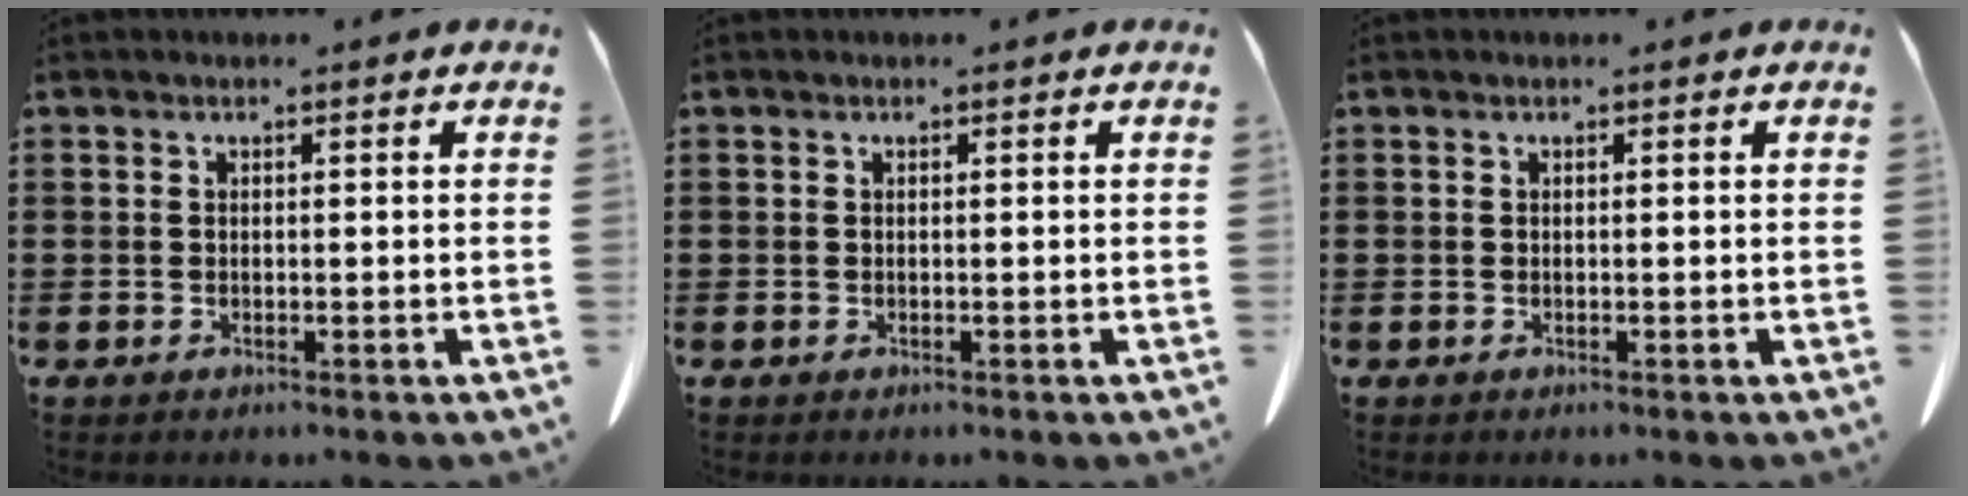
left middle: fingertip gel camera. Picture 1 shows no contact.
{"total": 0.0}
{"total": 0.0}